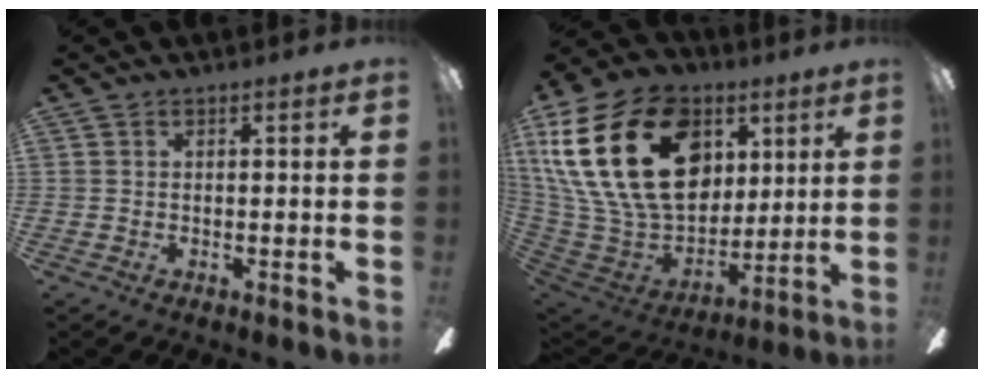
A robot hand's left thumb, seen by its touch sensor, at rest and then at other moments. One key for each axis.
{"total": 31.8, "fx": 9.6, "fy": 21.4, "fz": 21.5, "tx": -0.454, "ty": -0.023, "tz": 0.184}